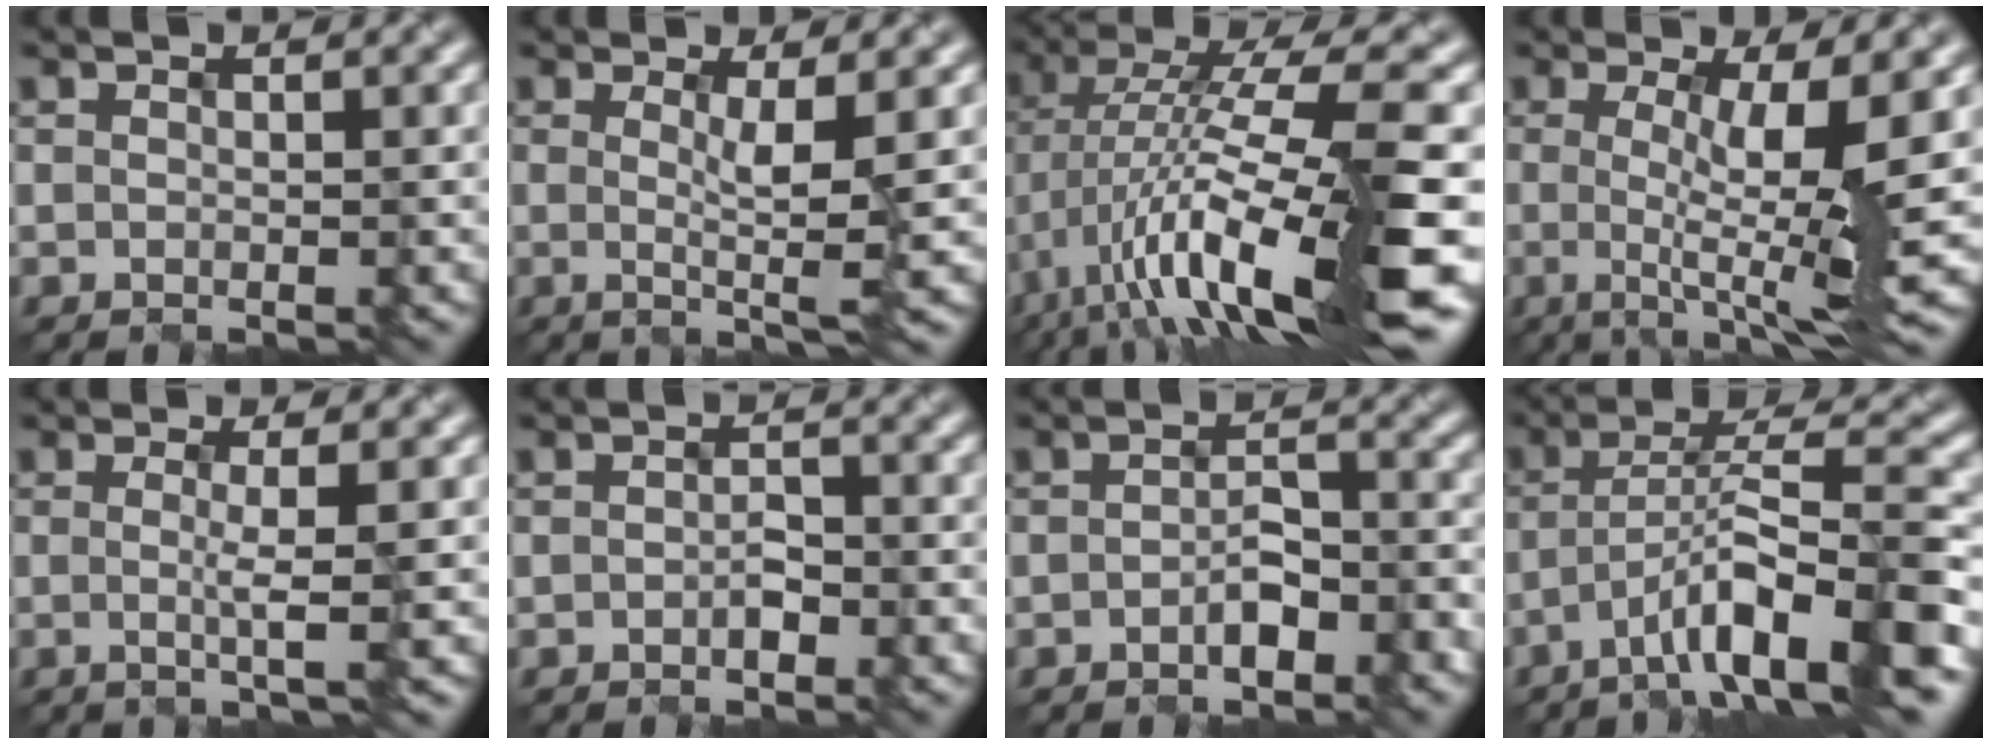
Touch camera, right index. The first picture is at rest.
{"total": 3.4, "force": [0.0, 0.3, 3.4], "torque": [-0.057, -0.012, 0.003]}
{"total": 14.1, "force": [-3.6, 2.7, 13.4], "torque": [-0.228, 0.015, -0.048]}
{"total": 7.2, "force": [-0.2, 1.3, 7.1], "torque": [-0.101, -0.011, -0.003]}
{"total": 2.3, "force": [-0.3, 0.3, 2.3], "torque": [-0.042, -0.006, -0.007]}
{"total": 1.6, "force": [-0.9, 0.8, 1.1], "torque": [-0.024, -0.002, -0.011]}
{"total": 3.5, "force": [-1.6, 1.7, 2.7], "torque": [-0.051, 0.001, -0.024]}
{"total": 8.5, "force": [-4.2, 1.5, 7.3], "torque": [-0.115, 0.014, -0.073]}